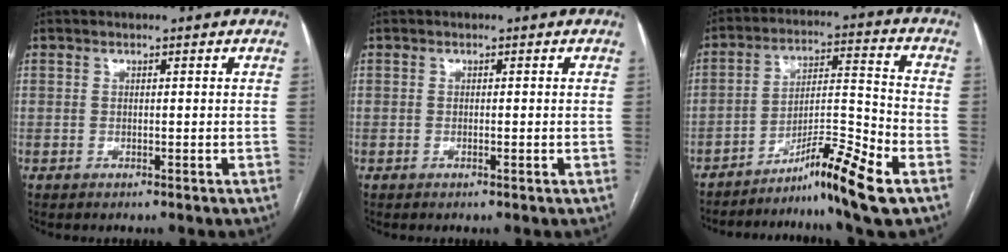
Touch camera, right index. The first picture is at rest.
{"total": 0.7, "force": [-0.3, 0.0, 0.6], "torque": [-0.013, 0.000, -0.003]}
{"total": 11.9, "force": [-8.0, -0.9, 8.8], "torque": [-0.149, -0.002, -0.133]}